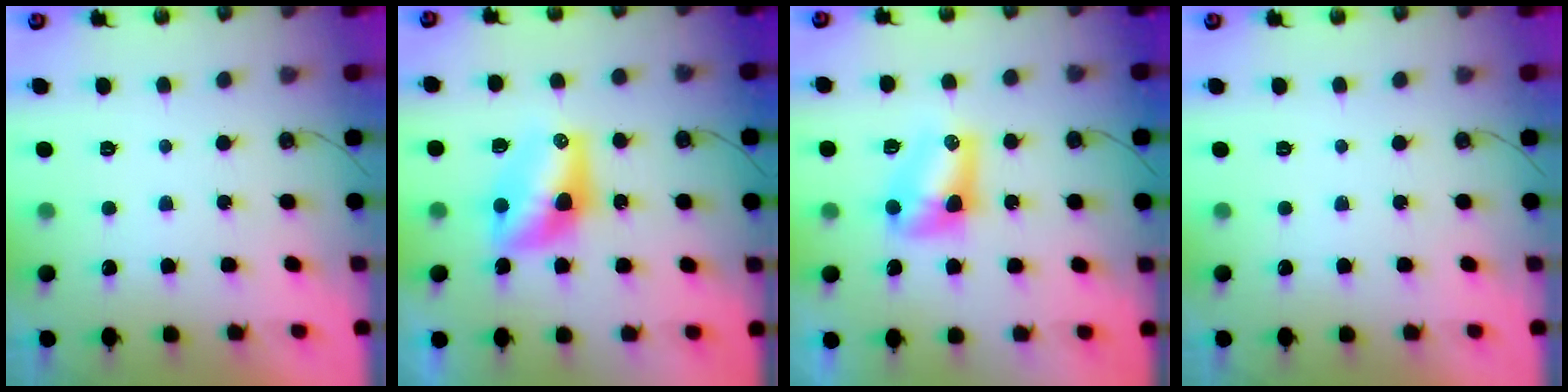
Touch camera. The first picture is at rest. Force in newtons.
{"total": 9.3, "press": 9.2, "slide": 0.6}
{"total": 7.3, "press": 7.3, "slide": 0.7}
{"total": 0.0}